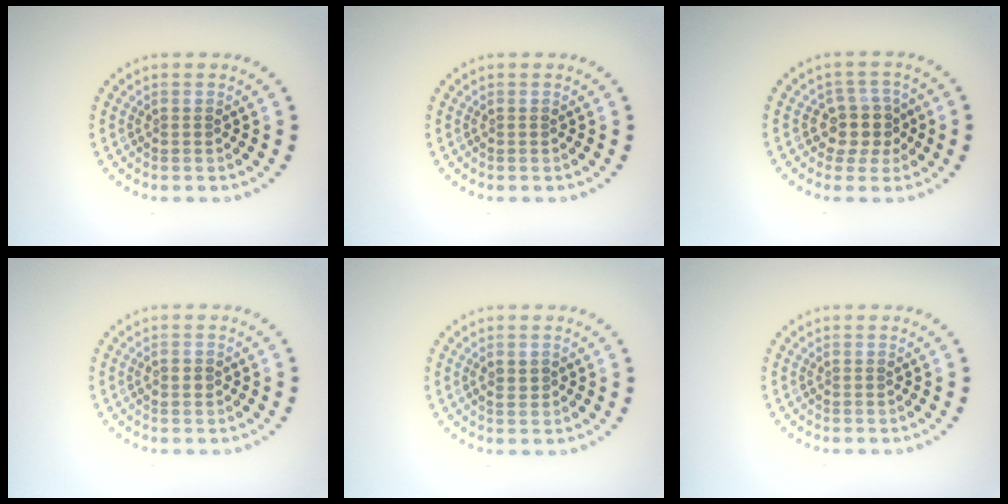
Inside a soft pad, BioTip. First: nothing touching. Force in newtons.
{"total": 0.0}
{"total": 3.0, "press": 2.5, "slide": 1.5}
{"total": 1.3, "press": 1.3, "slide": 0.2}
{"total": 0.8, "press": 0.8, "slide": 0.3}
{"total": 0.0}